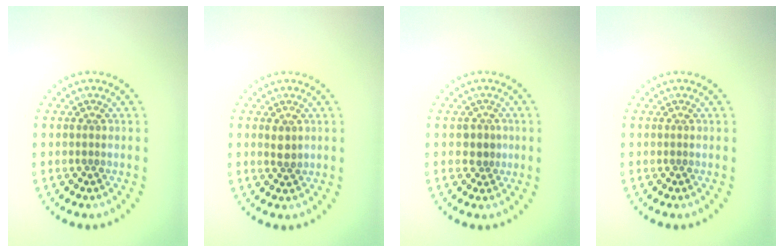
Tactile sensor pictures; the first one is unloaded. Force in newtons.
{"total": 1.3, "press": 1.2, "slide": 0.5}
{"total": 1.7, "press": 1.4, "slide": 0.8}
{"total": 0.0}